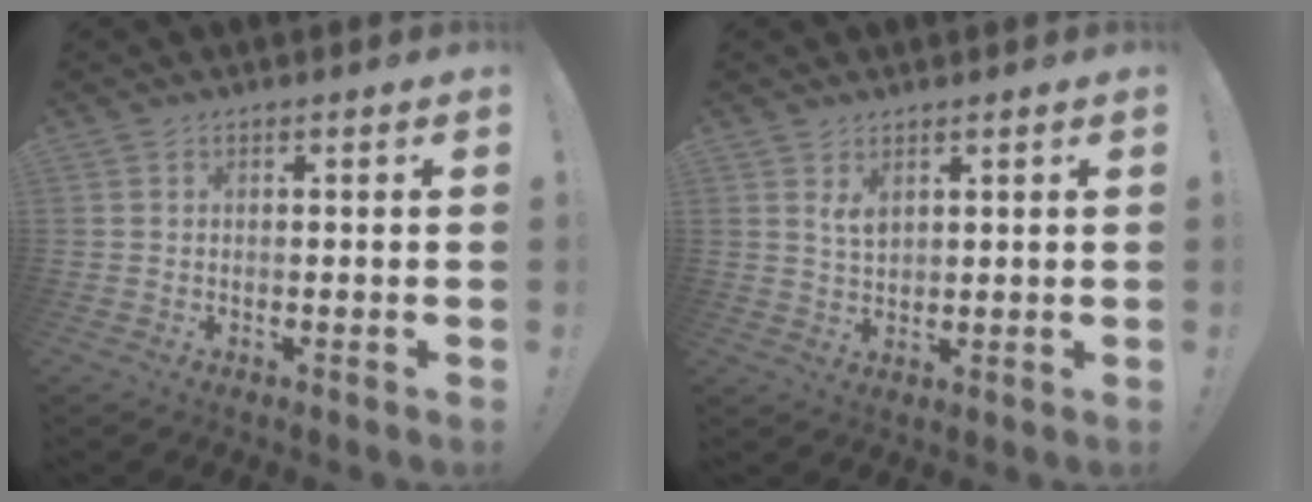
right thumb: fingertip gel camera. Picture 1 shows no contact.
{"total": 3.2, "force": [2.0, 1.4, 2.1], "torque": [-0.032, -0.012, 0.034]}